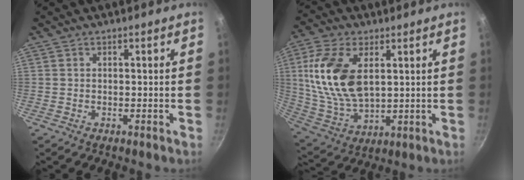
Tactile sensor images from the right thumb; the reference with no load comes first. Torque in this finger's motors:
{"motor_torque": [-0.16, 0.81, 1.63, 0.17, 0.19]}